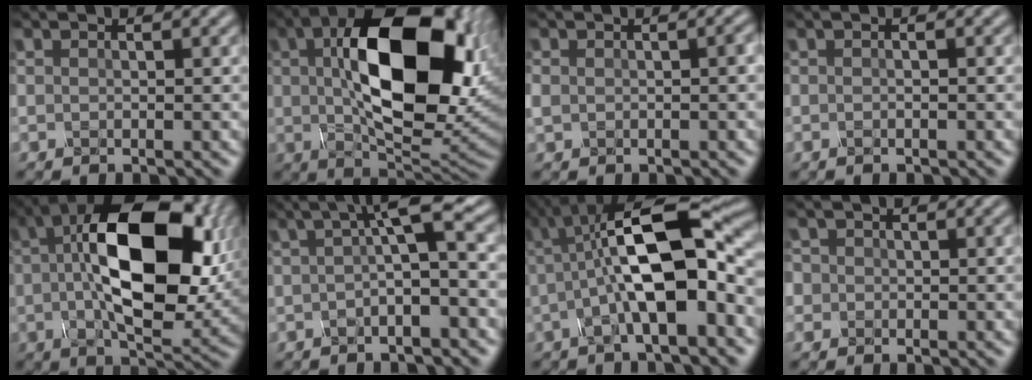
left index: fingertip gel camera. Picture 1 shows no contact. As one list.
[{"total": 15.8, "force": [3.0, 8.2, 13.2], "torque": [-0.217, 0.004, 0.061]}, {"total": 2.0, "force": [-0.1, 1.3, 1.5], "torque": [-0.030, 0.002, -0.002]}, {"total": 0.7, "force": [-0.1, 0.0, 0.7], "torque": [-0.012, -0.004, -0.004]}, {"total": 14.6, "force": [1.9, 7.0, 12.7], "torque": [-0.198, 0.016, 0.029]}, {"total": 4.4, "force": [0.5, 0.7, 4.4], "torque": [-0.070, 0.015, 0.002]}, {"total": 11.1, "force": [0.2, 3.4, 10.6], "torque": [-0.174, 0.021, -0.004]}, {"total": 2.3, "force": [0.5, 2.1, 0.8], "torque": [-0.004, 0.016, -0.006]}]